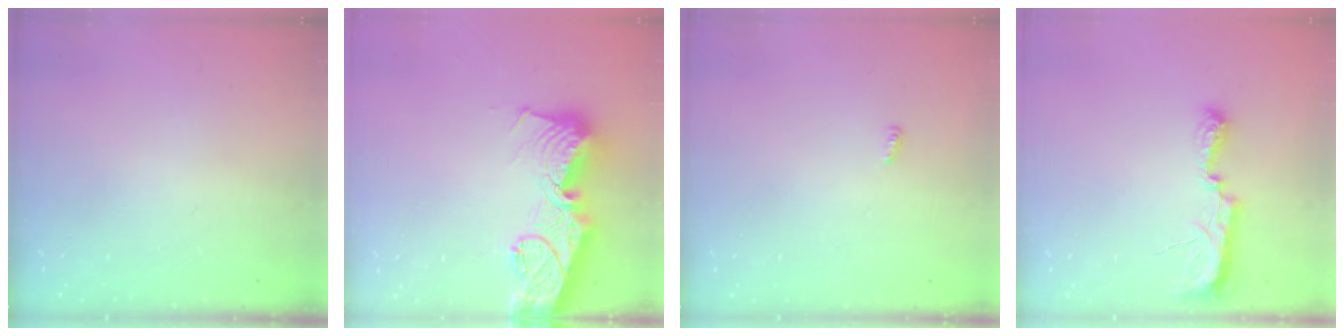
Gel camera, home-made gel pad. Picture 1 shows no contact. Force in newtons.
{"total": 19.6, "press": 19.5, "slide": 1.9}
{"total": 2.6, "press": 2.6, "slide": 0.2}
{"total": 7.7, "press": 7.7, "slide": 0.6}